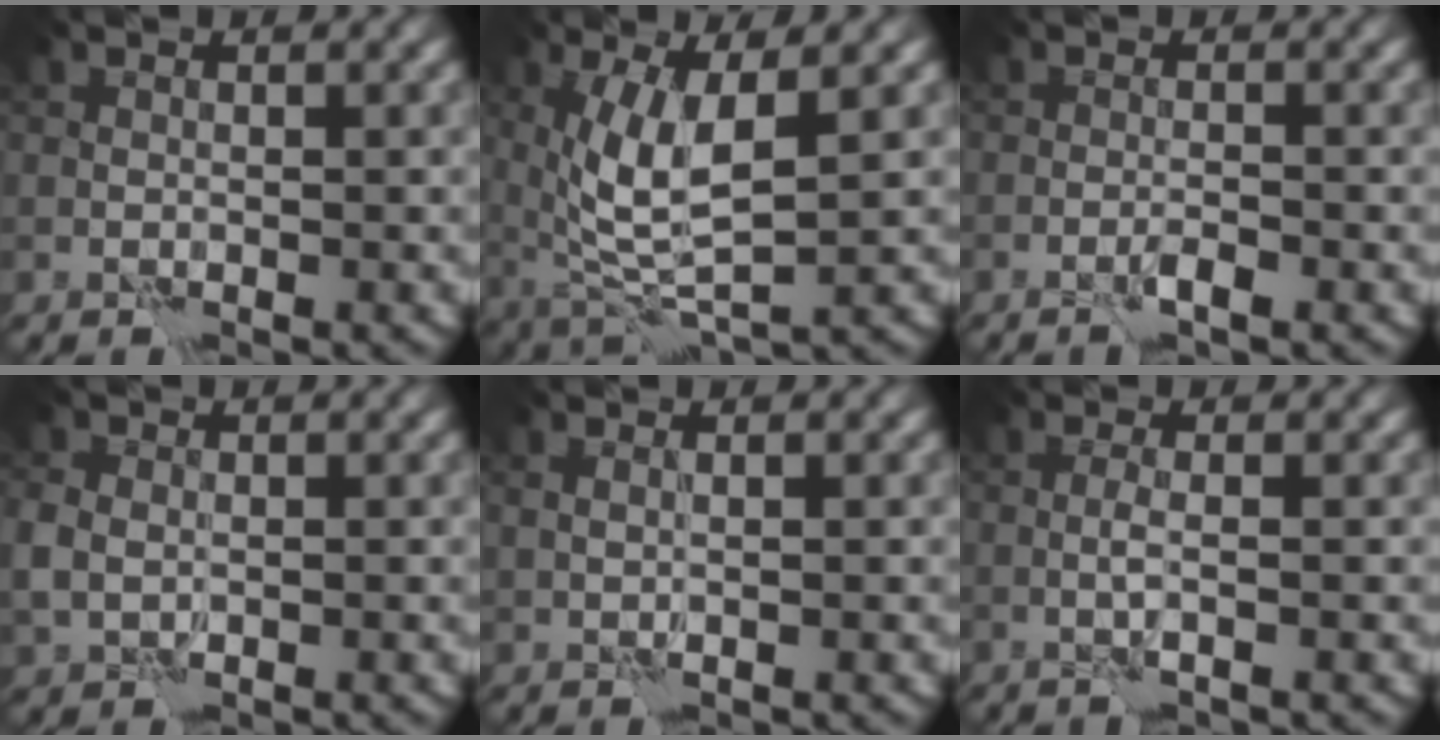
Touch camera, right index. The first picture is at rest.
{"total": 5.9, "force": [1.3, 1.7, 5.5], "torque": [-0.119, -0.009, 0.032]}
{"total": 0.9, "force": [-0.5, -0.1, 0.7], "torque": [-0.014, 0.002, -0.010]}
{"total": 2.6, "force": [-0.2, 2.1, 1.5], "torque": [-0.039, -0.004, -0.004]}
{"total": 0.6, "force": [0.5, 0.1, 0.4], "torque": [-0.012, -0.001, 0.011]}
{"total": 1.1, "force": [0.0, -0.2, 1.1], "torque": [-0.026, 0.004, -0.005]}